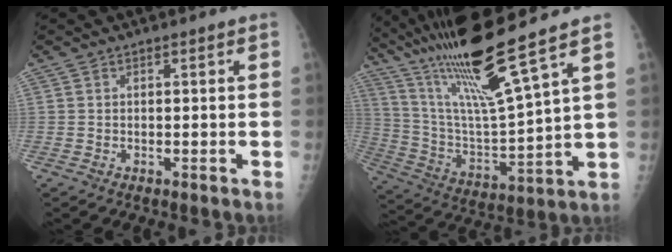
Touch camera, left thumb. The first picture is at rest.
{"total": 20.0, "force": [14.1, 0.4, 14.1], "torque": [-0.249, -0.062, 0.266]}